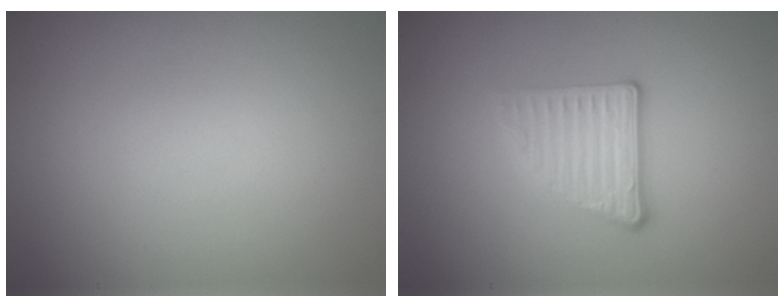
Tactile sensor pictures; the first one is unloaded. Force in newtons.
{"total": 3.4, "press": 2.7, "slide": 2.1}